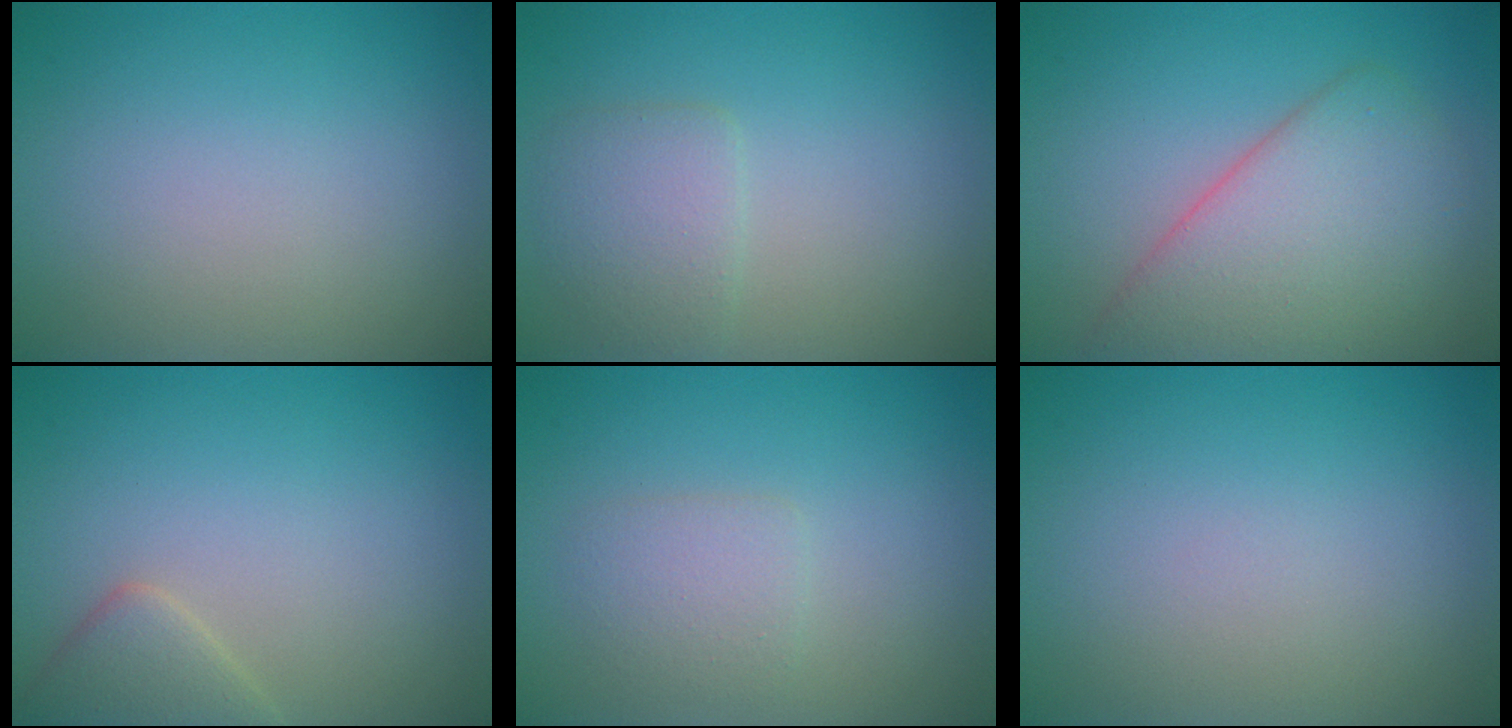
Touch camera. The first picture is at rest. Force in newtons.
{"total": 2.4, "press": 2.4, "slide": 0.2}
{"total": 6.6, "press": 6.6, "slide": 0.1}
{"total": 2.7, "press": 2.7, "slide": 0.2}
{"total": 1.9, "press": 1.9, "slide": 0.0}
{"total": 0.0}